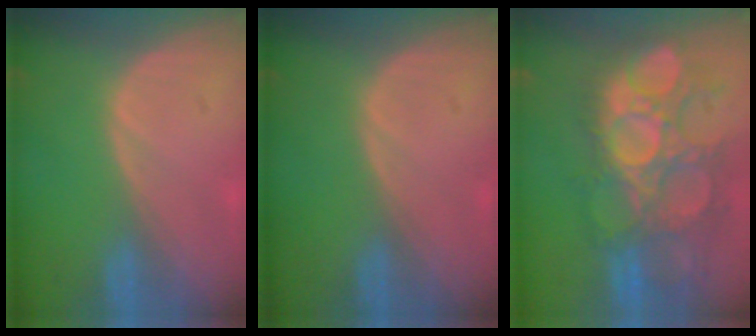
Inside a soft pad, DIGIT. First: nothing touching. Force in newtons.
{"total": 0.0}
{"total": 12.9, "press": 12.0, "slide": 4.8}